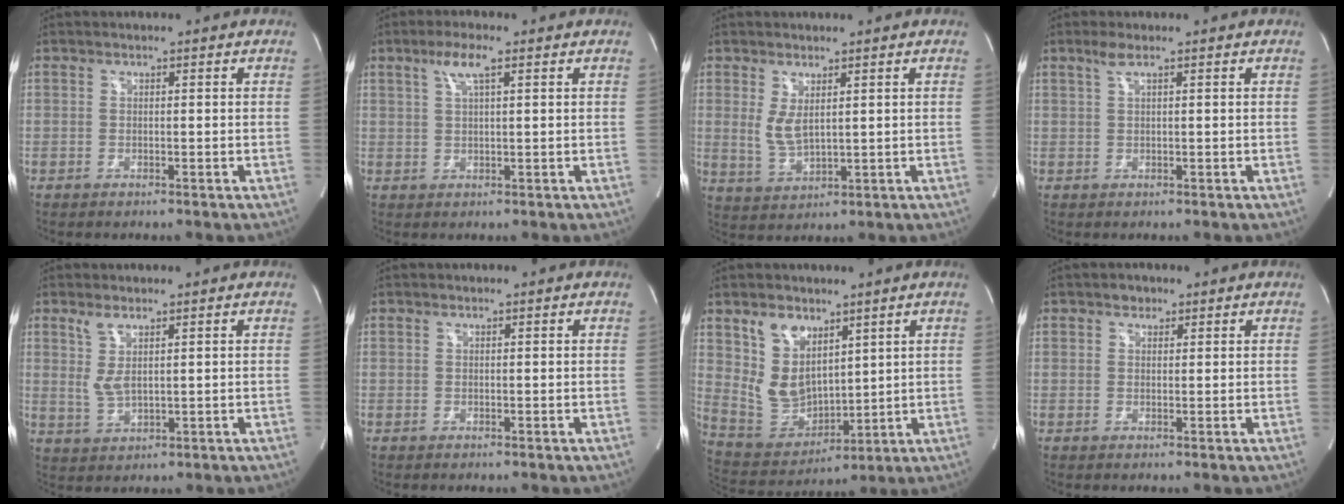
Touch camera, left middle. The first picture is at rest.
{"total": 3.9, "force": [2.0, 0.4, 3.3], "torque": [-0.070, 0.007, 0.040]}
{"total": 4.1, "force": [1.3, 1.6, 3.5], "torque": [-0.078, -0.008, 0.041]}
{"total": 1.8, "force": [1.2, 0.0, 1.4], "torque": [-0.037, 0.009, 0.026]}
{"total": 3.7, "force": [1.6, 1.0, 3.1], "torque": [-0.073, -0.002, 0.042]}
{"total": 0.0}
{"total": 9.7, "force": [5.1, 6.2, 5.5], "torque": [-0.114, 0.004, 0.118]}
{"total": 1.5, "force": [1.0, 1.1, 0.4], "torque": [-0.005, 0.001, 0.013]}